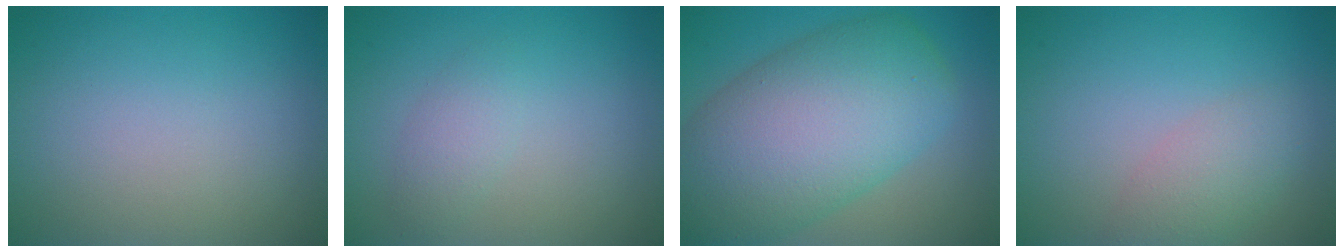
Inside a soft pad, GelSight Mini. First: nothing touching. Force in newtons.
{"total": 1.7, "press": 1.7, "slide": 0.1}
{"total": 12.2, "press": 12.2, "slide": 0.2}
{"total": 2.8, "press": 2.8, "slide": 0.1}